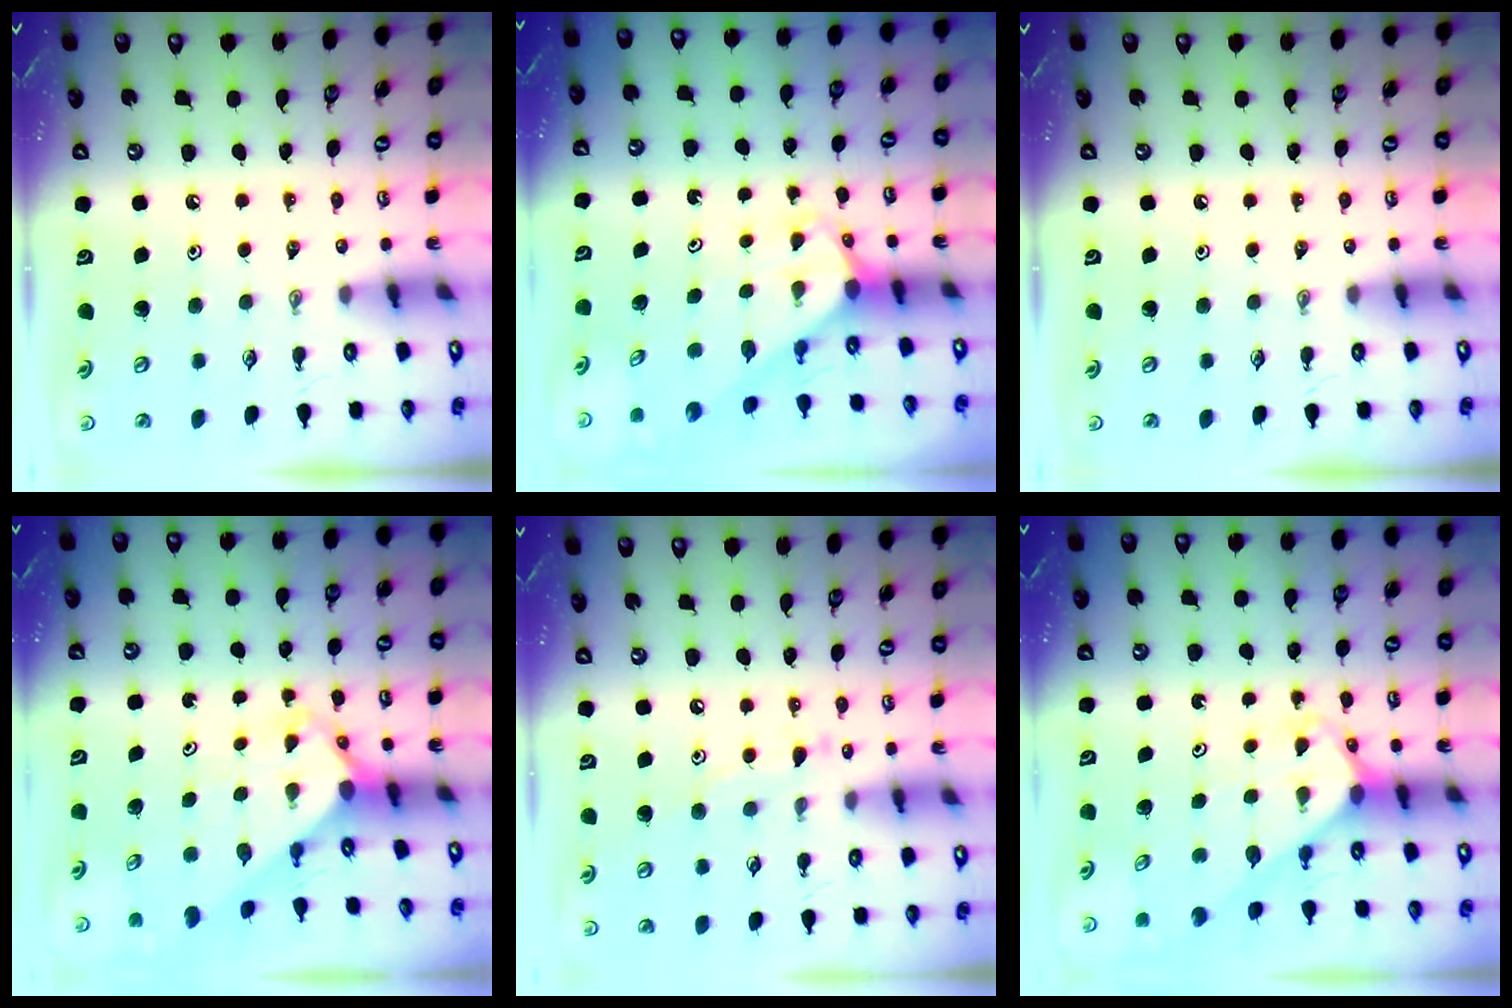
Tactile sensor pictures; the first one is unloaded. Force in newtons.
{"total": 3.2, "press": 3.2, "slide": 0.1}
{"total": 0.0}
{"total": 2.8, "press": 2.8, "slide": 0.1}
{"total": 7.9, "press": 7.9, "slide": 0.6}
{"total": 2.6, "press": 2.6, "slide": 0.2}